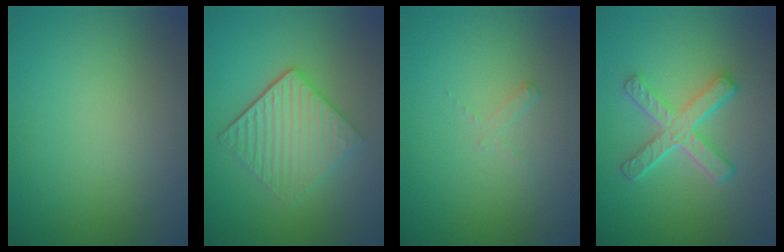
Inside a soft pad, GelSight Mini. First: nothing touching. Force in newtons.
{"total": 4.8, "press": 3.6, "slide": 3.2}
{"total": 0.8, "press": 0.8, "slide": 0.1}
{"total": 4.9, "press": 3.4, "slide": 3.4}